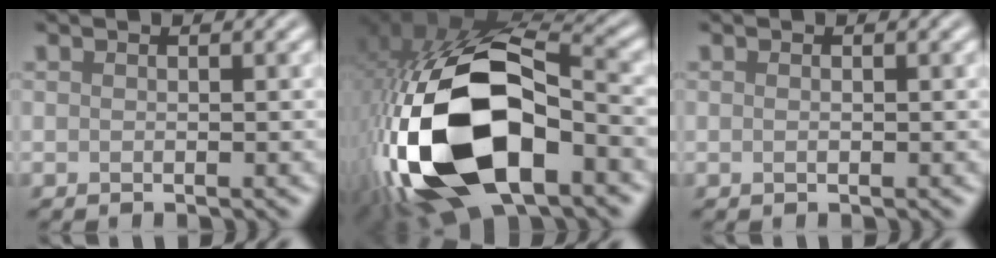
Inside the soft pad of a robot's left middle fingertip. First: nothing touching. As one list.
[{"total": 18.9, "force": [-5.4, 9.7, 15.3], "torque": [-0.324, -0.043, -0.079]}, {"total": 0.0}]